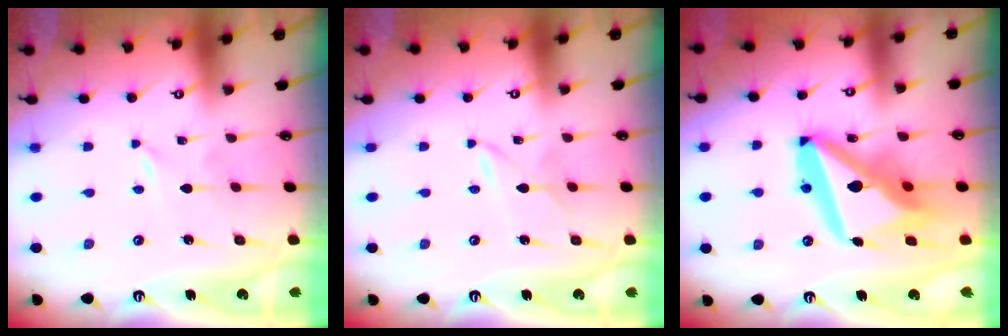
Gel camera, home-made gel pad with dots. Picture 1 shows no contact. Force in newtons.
{"total": 1.7, "press": 1.7, "slide": 0.0}
{"total": 20.9, "press": 20.7, "slide": 2.5}